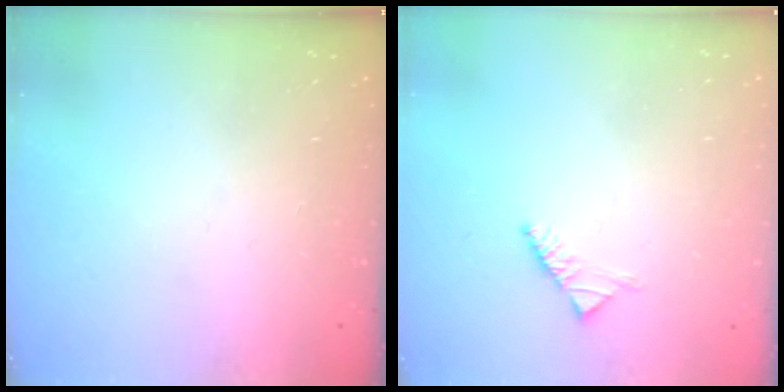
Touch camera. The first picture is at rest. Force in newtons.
{"total": 2.6, "press": 2.5, "slide": 0.8}